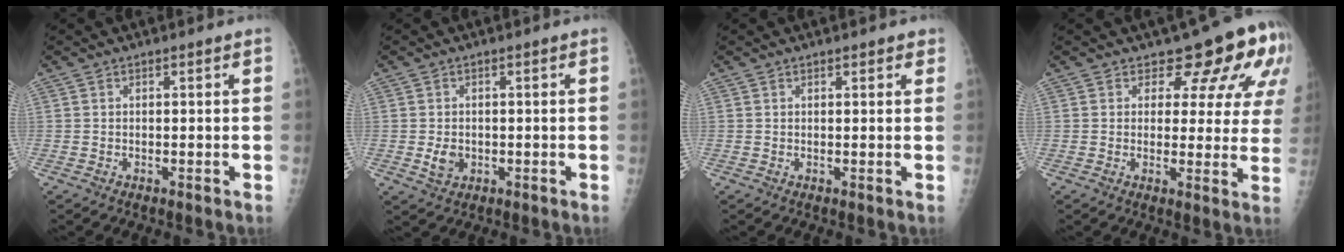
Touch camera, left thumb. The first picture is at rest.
{"total": 3.0, "force": [-0.4, 2.3, 1.8], "torque": [-0.027, -0.001, -0.003]}
{"total": 1.9, "force": [1.3, 0.8, 1.1], "torque": [-0.003, -0.003, 0.012]}
{"total": 10.5, "force": [7.5, 5.2, 5.3], "torque": [-0.020, -0.044, 0.072]}